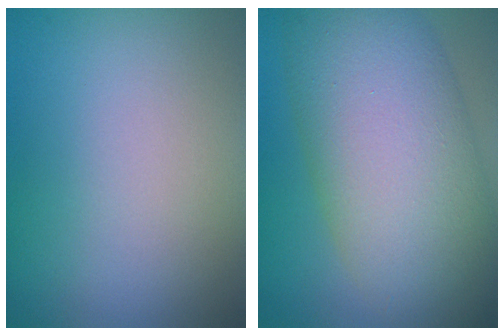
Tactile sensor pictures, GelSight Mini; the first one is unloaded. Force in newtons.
{"total": 12.4, "press": 12.3, "slide": 0.4}